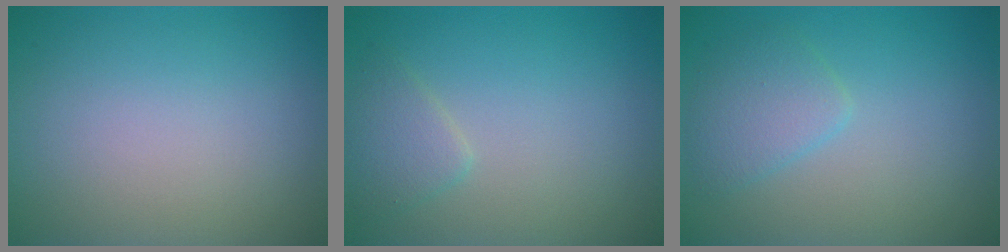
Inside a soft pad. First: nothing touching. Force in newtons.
{"total": 1.8, "press": 1.8, "slide": 0.2}
{"total": 2.4, "press": 2.4, "slide": 0.1}